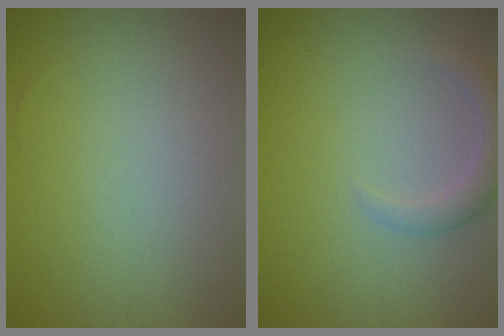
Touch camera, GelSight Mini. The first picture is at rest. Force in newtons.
{"total": 2.4, "press": 2.3, "slide": 0.3}